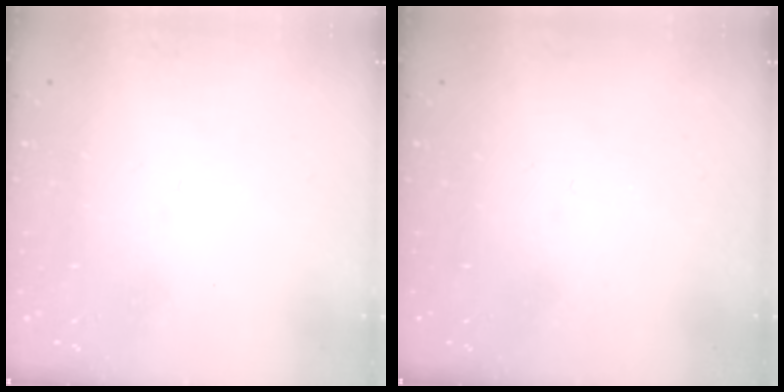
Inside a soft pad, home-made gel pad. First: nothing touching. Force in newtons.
{"total": 0.0}